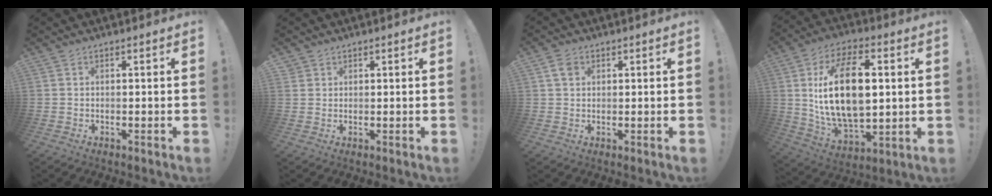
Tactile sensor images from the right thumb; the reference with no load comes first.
{"total": 1.7, "force": [1.3, 1.2, 0.1], "torque": [-0.001, -0.005, 0.024]}
{"total": 3.5, "force": [1.4, 2.6, 1.9], "torque": [-0.028, 0.003, 0.026]}
{"total": 22.1, "force": [3.3, 12.0, 18.3], "torque": [-0.325, -0.007, 0.053]}